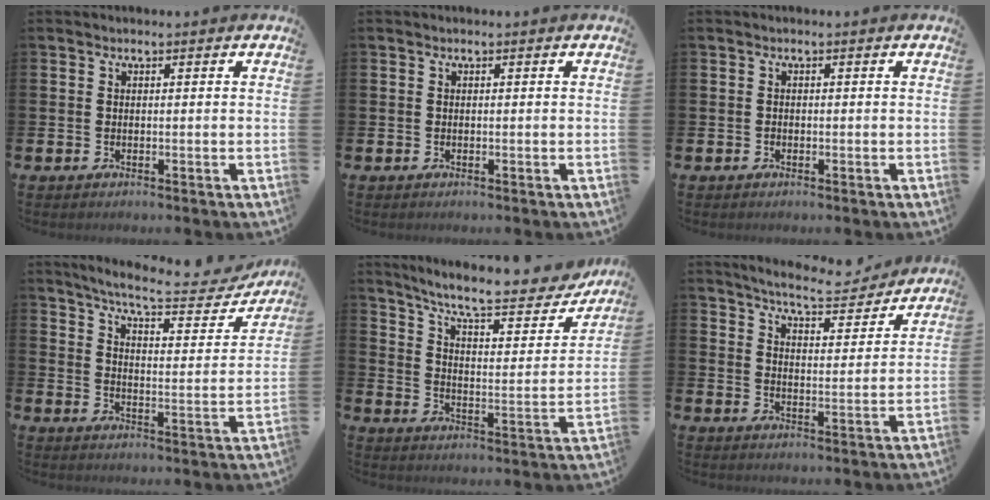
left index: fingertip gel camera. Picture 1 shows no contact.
{"total": 0.0}
{"total": 0.5, "force": [-0.3, 0.4, 0.0], "torque": [-0.006, 0.005, -0.008]}
{"total": 7.7, "force": [7.1, 0.9, 2.9], "torque": [-0.071, -0.052, 0.117]}
{"total": 10.3, "force": [8.9, 1.9, 4.8], "torque": [-0.113, -0.059, 0.148]}
{"total": 6.8, "force": [6.5, 0.5, 1.9], "torque": [-0.050, -0.041, 0.112]}